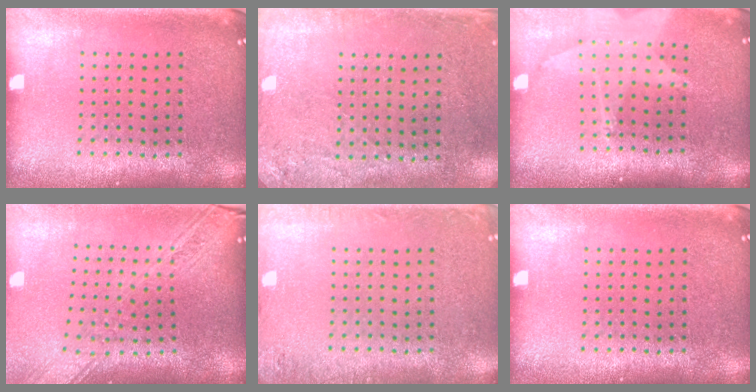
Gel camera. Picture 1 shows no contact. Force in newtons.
{"total": 2.8, "press": 2.3, "slide": 1.6}
{"total": 1.8, "press": 1.5, "slide": 1.1}
{"total": 2.6, "press": 2.1, "slide": 1.6}
{"total": 1.5, "press": 1.5, "slide": 0.2}
{"total": 0.0}